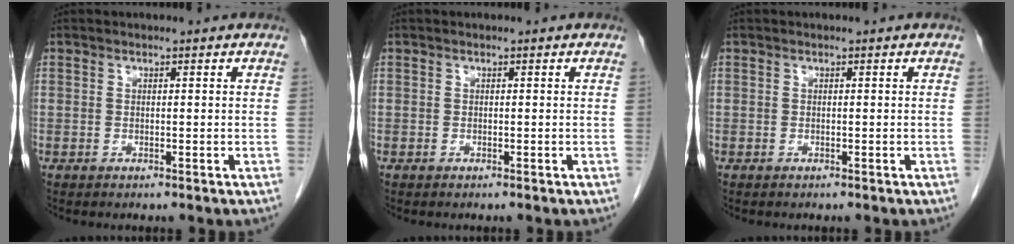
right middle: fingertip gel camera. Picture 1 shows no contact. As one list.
[{"total": 0.0}, {"total": 0.0}]